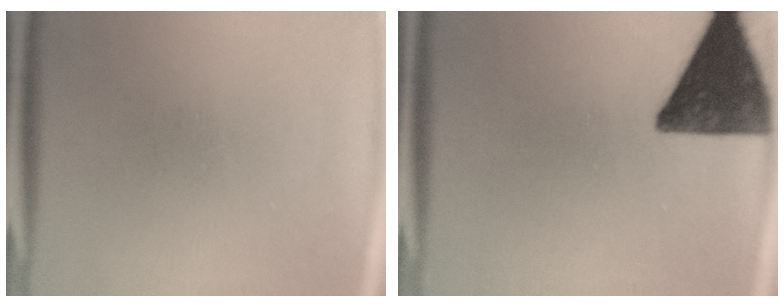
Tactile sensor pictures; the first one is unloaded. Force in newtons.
{"total": 14.1}